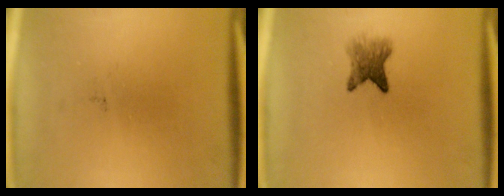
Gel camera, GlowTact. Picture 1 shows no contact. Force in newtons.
{"total": 3.9}